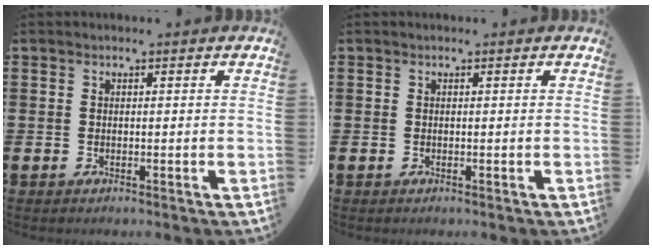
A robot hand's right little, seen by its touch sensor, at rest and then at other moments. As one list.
[{"total": 0.0}]